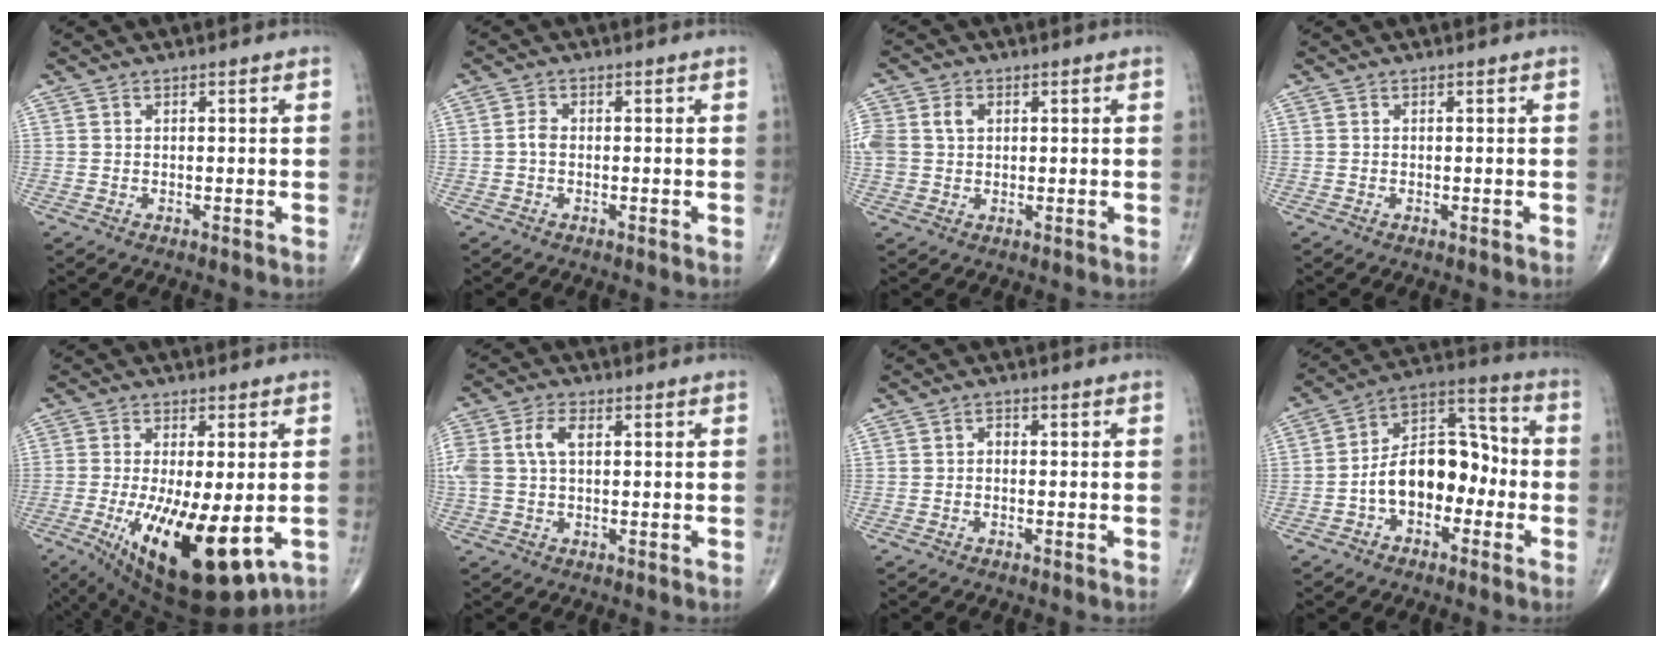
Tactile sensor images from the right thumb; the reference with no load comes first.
{"total": 1.7, "force": [-0.3, 1.1, 1.2], "torque": [-0.020, 0.003, -0.011]}
{"total": 7.9, "force": [1.7, 6.1, 4.7], "torque": [-0.122, 0.011, 0.036]}
{"total": 0.0}
{"total": 18.6, "force": [-5.0, 6.6, 16.7], "torque": [-0.279, -0.030, -0.058]}
{"total": 7.0, "force": [1.3, 4.1, 5.6], "torque": [-0.142, 0.021, 0.028]}
{"total": 1.1, "force": [-0.2, 0.8, 0.7], "torque": [-0.005, 0.004, -0.009]}
{"total": 14.6, "force": [-3.2, 9.2, 10.9], "torque": [-0.149, 0.053, -0.064]}